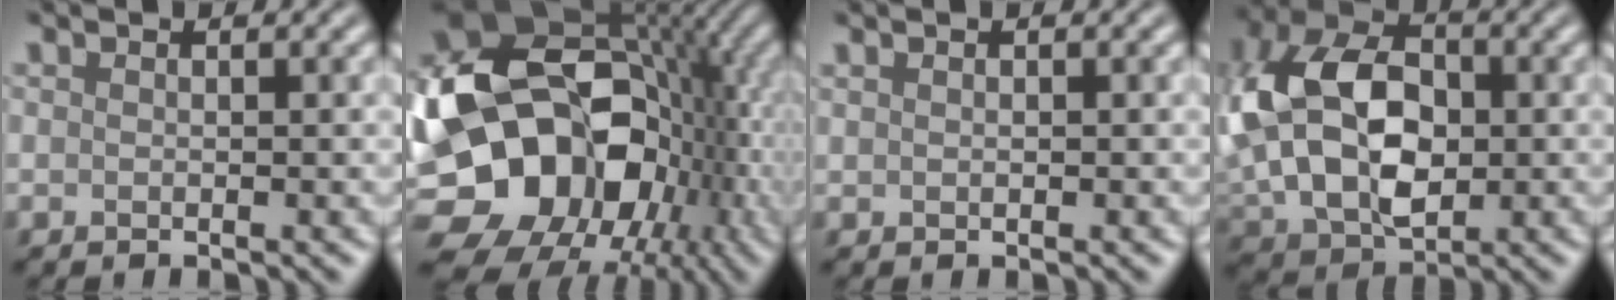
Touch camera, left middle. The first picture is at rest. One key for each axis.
{"total": 18.9, "fx": -3.5, "fy": 14.6, "fz": 11.5, "tx": -0.233, "ty": -0.001, "tz": -0.062}
{"total": 0.0}
{"total": 13.4, "fx": 0.6, "fy": 9.2, "fz": 9.8, "tx": -0.211, "ty": 0.003, "tz": 0.014}